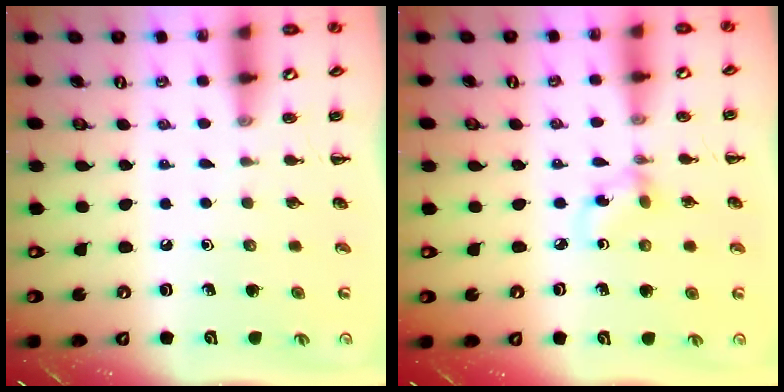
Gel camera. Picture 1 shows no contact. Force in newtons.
{"total": 2.9, "press": 2.8, "slide": 0.9}